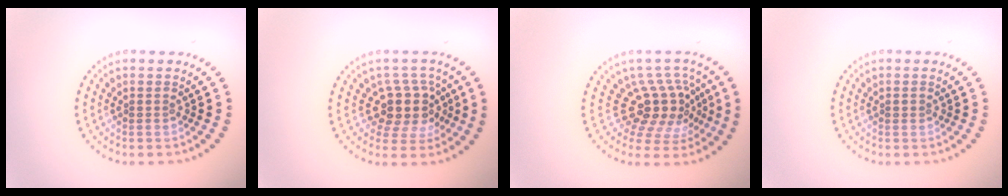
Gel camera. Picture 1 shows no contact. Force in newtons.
{"total": 4.0, "press": 3.2, "slide": 2.3}
{"total": 4.6, "press": 3.6, "slide": 2.8}
{"total": 0.6, "press": 0.6, "slide": 0.1}